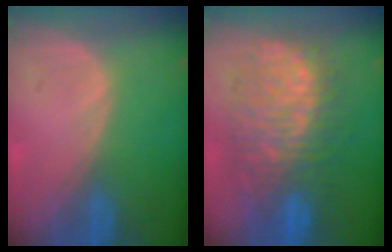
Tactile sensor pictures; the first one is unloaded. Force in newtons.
{"total": 12.2, "press": 12.2, "slide": 1.4}